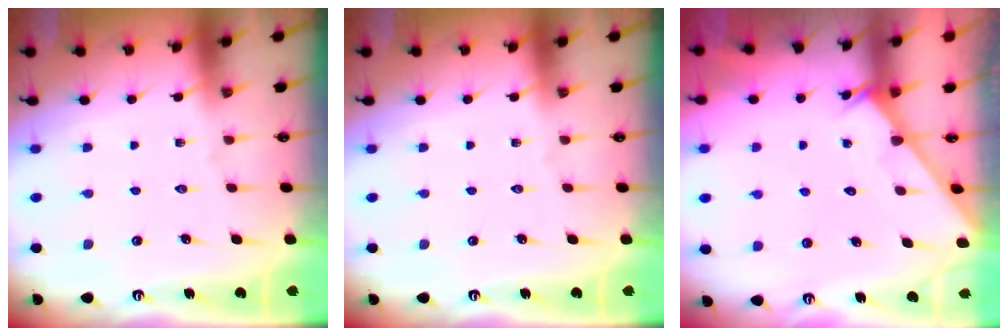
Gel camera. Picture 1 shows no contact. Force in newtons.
{"total": 0.0}
{"total": 2.4, "press": 2.4, "slide": 0.2}